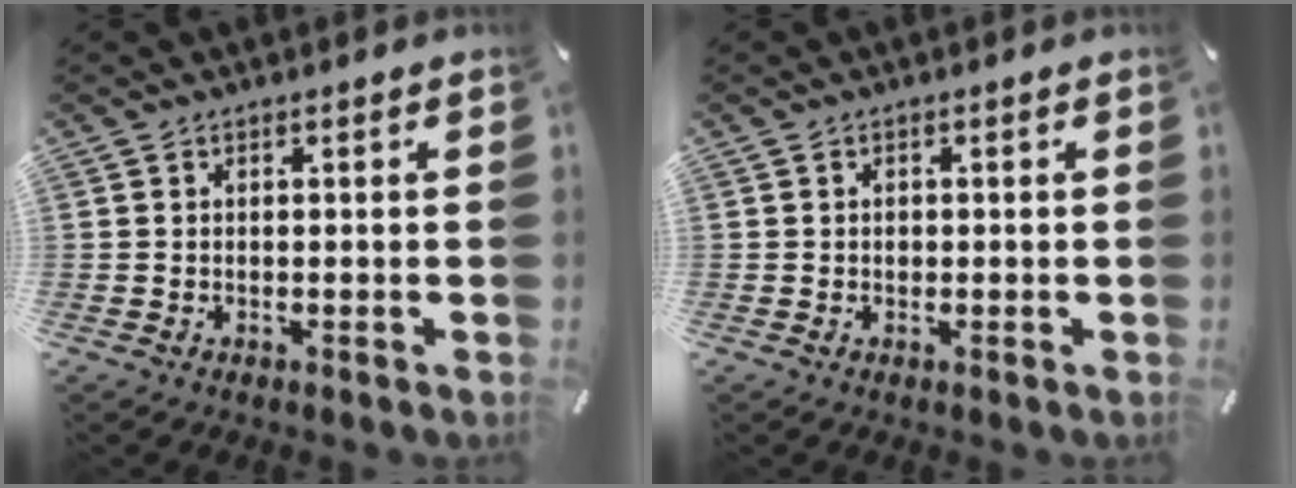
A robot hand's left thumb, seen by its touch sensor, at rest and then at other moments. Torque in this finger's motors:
{"motor_torque": [-0.04, 0.21, 0.20, -0.24, 0.00]}